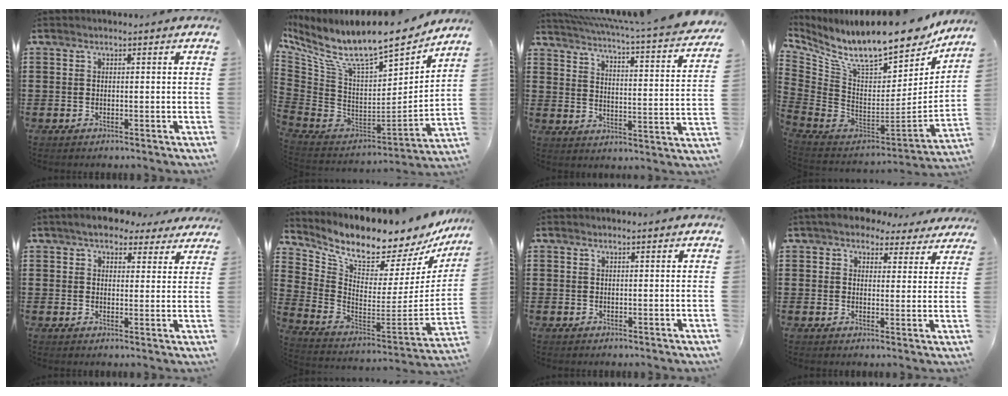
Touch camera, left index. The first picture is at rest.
{"total": 11.3, "force": [8.3, 3.0, 6.9], "torque": [-0.156, -0.067, 0.138]}
{"total": 3.7, "force": [3.2, -0.3, 1.8], "torque": [-0.055, -0.036, 0.045]}
{"total": 12.5, "force": [10.1, 2.6, 6.9], "torque": [-0.158, -0.087, 0.173]}
{"total": 5.2, "force": [4.7, 1.5, 1.6], "torque": [-0.040, -0.006, 0.086]}
{"total": 8.0, "force": [7.4, 1.2, 2.7], "torque": [-0.083, -0.085, 0.120]}
{"total": 1.0, "force": [1.0, 0.0, 0.4], "torque": [-0.009, 0.000, 0.018]}
{"total": 4.8, "force": [4.4, 1.3, 1.2], "torque": [-0.044, -0.013, 0.081]}